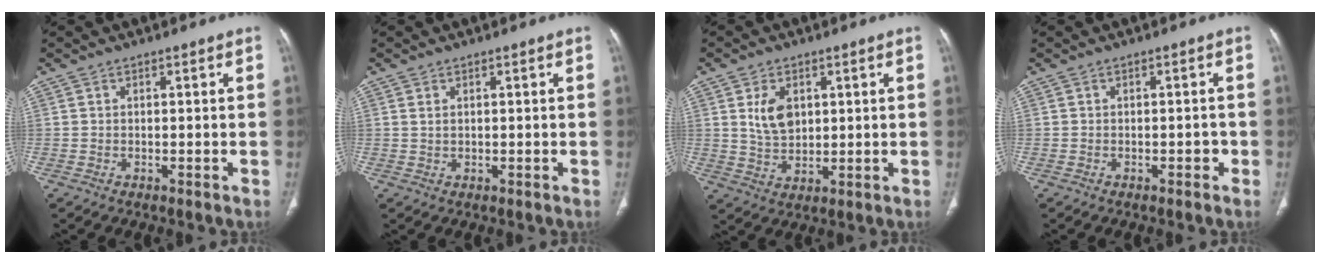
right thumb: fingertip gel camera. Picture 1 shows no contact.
{"total": 1.0, "force": [0.5, 0.5, 0.7], "torque": [-0.015, 0.002, 0.014]}
{"total": 6.6, "force": [2.0, 4.4, 4.6], "torque": [-0.067, -0.012, 0.045]}
{"total": 1.3, "force": [-0.6, 0.7, 0.9], "torque": [-0.005, 0.003, -0.011]}